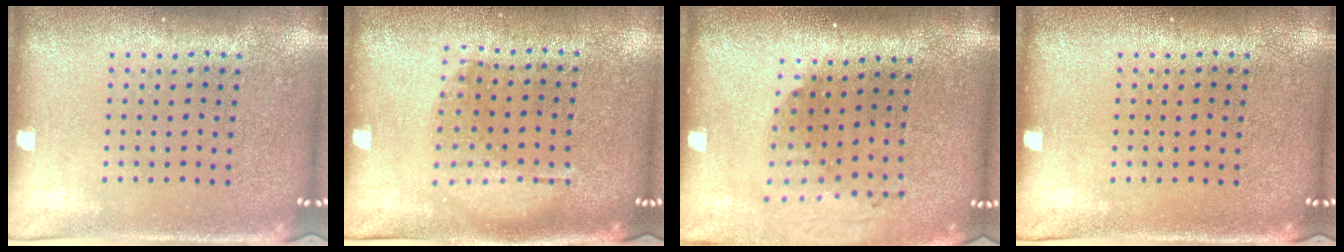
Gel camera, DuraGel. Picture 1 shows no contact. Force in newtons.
{"total": 1.0, "press": 0.9, "slide": 0.4}
{"total": 2.0, "press": 1.5, "slide": 1.4}
{"total": 0.0}